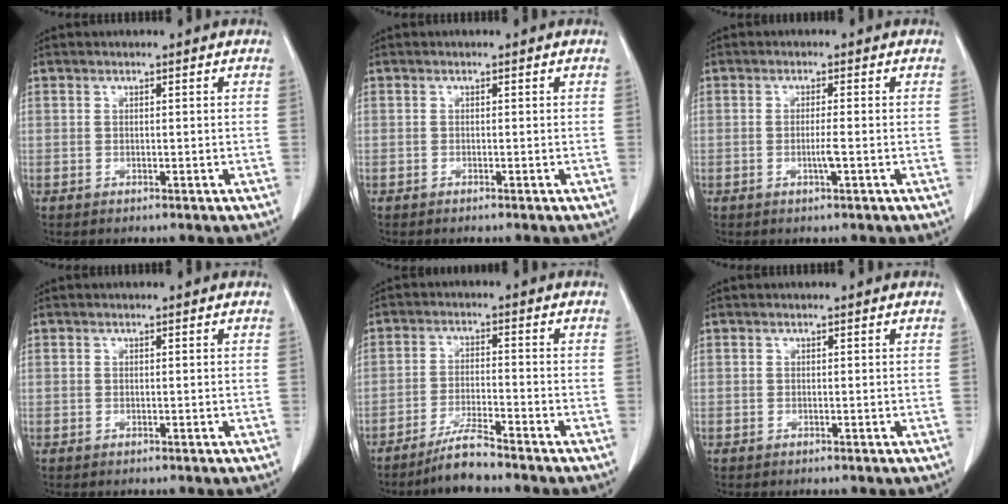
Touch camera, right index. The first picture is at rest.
{"total": 0.0}
{"total": 2.1, "force": [-0.6, -0.2, 2.0], "torque": [-0.040, -0.003, -0.011]}
{"total": 0.0}
{"total": 5.0, "force": [-4.4, -0.4, 2.4], "torque": [-0.049, -0.019, -0.084]}
{"total": 0.0}